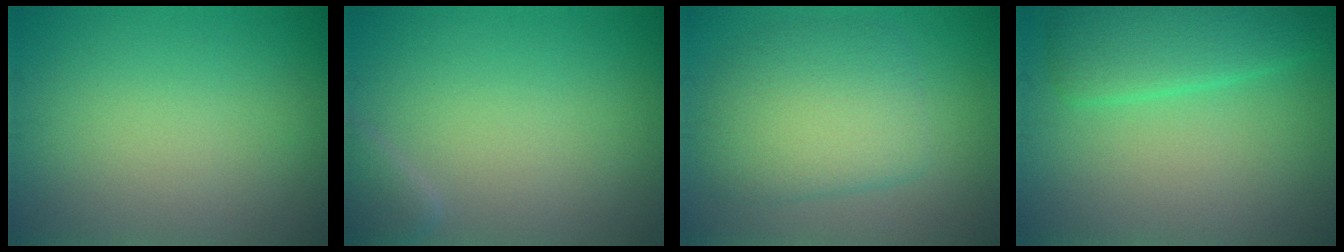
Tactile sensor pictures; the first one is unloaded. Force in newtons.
{"total": 1.6, "press": 1.6, "slide": 0.1}
{"total": 6.0, "press": 6.0, "slide": 0.3}
{"total": 4.2, "press": 4.2, "slide": 0.1}